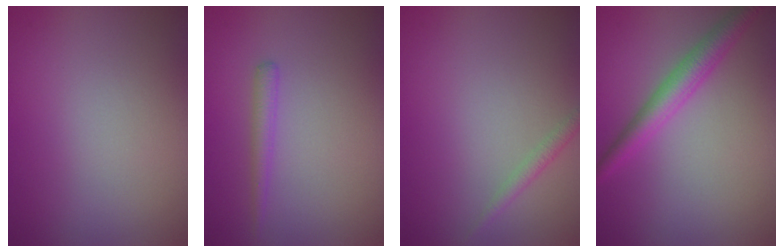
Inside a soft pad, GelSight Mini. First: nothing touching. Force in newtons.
{"total": 1.3, "press": 1.3, "slide": 0.1}
{"total": 1.2, "press": 1.2, "slide": 0.1}
{"total": 3.4, "press": 3.4, "slide": 0.1}